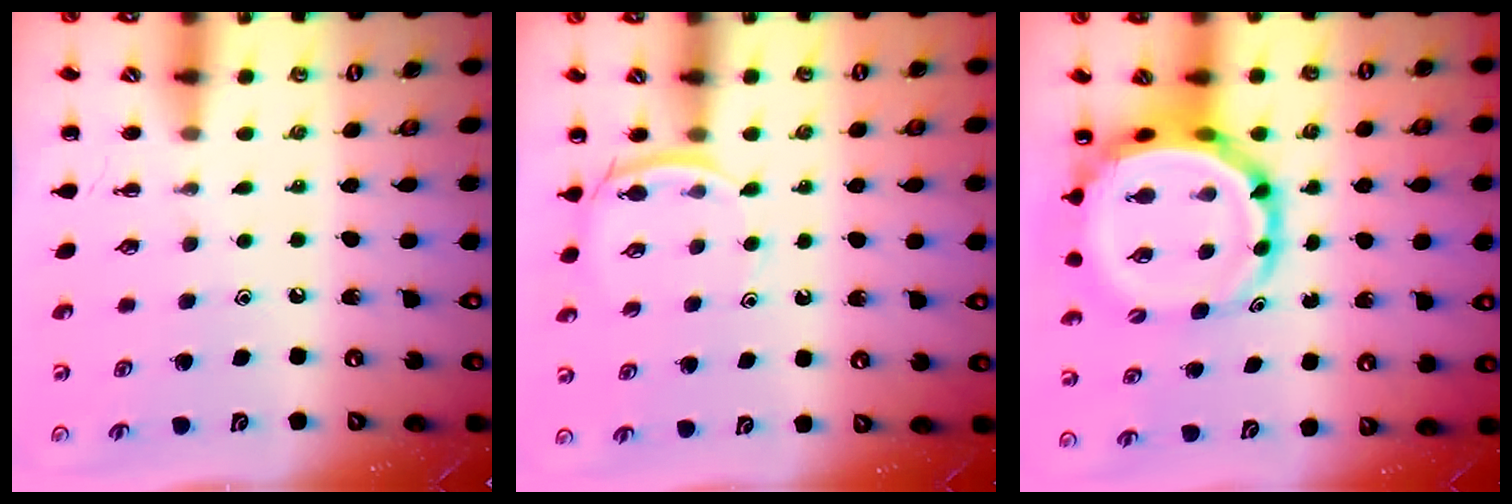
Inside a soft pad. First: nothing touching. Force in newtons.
{"total": 4.4, "press": 4.1, "slide": 1.5}
{"total": 9.6, "press": 9.3, "slide": 2.5}